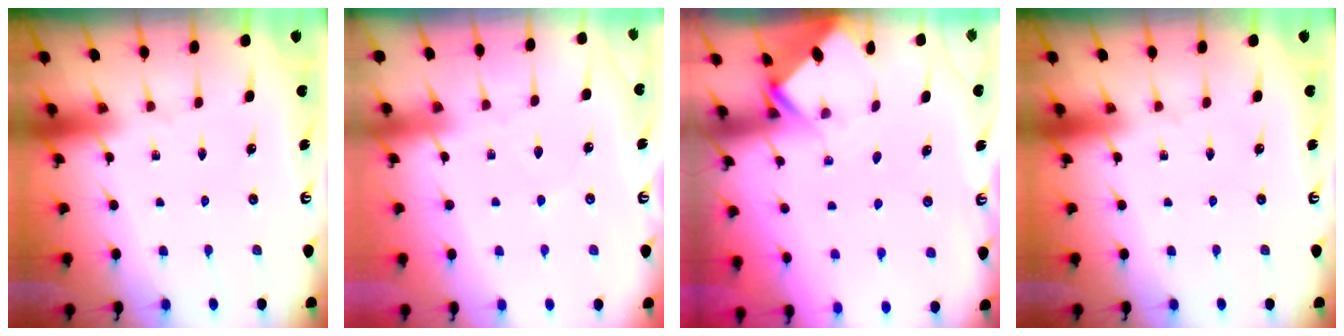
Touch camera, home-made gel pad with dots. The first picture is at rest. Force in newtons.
{"total": 2.5, "press": 2.4, "slide": 0.5}
{"total": 2.7, "press": 2.7, "slide": 0.2}
{"total": 0.0}